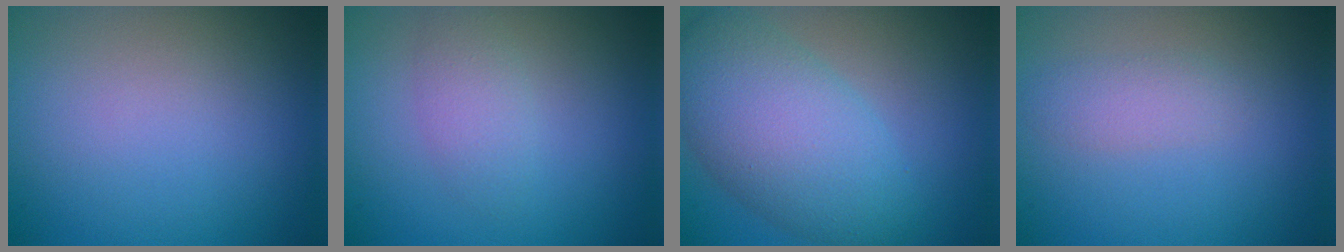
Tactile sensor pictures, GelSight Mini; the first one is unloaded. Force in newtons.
{"total": 1.9, "press": 1.9, "slide": 0.1}
{"total": 7.2, "press": 7.2, "slide": 0.2}
{"total": 1.7, "press": 1.7, "slide": 0.0}